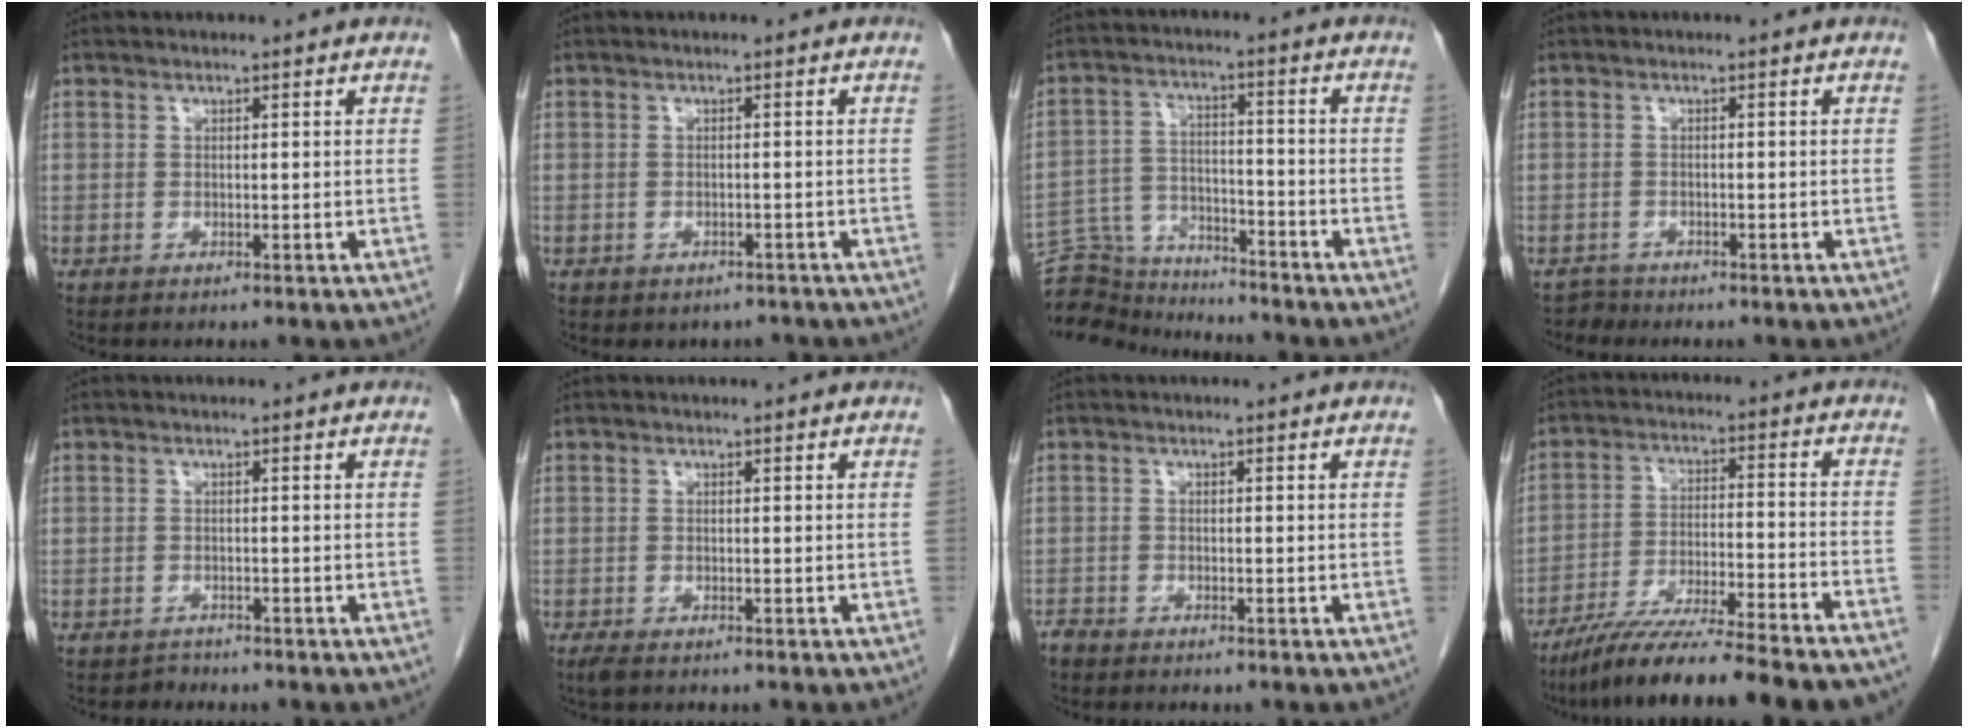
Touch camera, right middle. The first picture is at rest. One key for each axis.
{"total": 3.0, "fx": -2.5, "fy": 1.6, "fz": 0.4, "tx": -0.004, "ty": 0.005, "tz": -0.031}
{"total": 11.6, "fx": -11.3, "fy": 2.4, "fz": 0.9, "tx": -0.016, "ty": 0.031, "tz": -0.193}
{"total": 1.2, "fx": -1.1, "fy": 0.2, "fz": -0.6, "tx": 0.011, "ty": -0.004, "tz": -0.021}
{"total": 1.0, "fx": -0.9, "fy": 0.3, "fz": -0.4, "tx": 0.004, "ty": -0.004, "tz": -0.016}
{"total": 1.5, "fx": -1.0, "fy": 0.5, "fz": 0.9, "tx": -0.022, "ty": -0.006, "tz": -0.018}
{"total": 1.2, "fx": -1.1, "fy": 0.3, "fz": 0.2, "tx": -0.008, "ty": -0.001, "tz": -0.021}
{"total": 19.7, "fx": -16.9, "fy": 0.0, "fz": 10.1, "tx": -0.147, "ty": -0.026, "tz": -0.267}